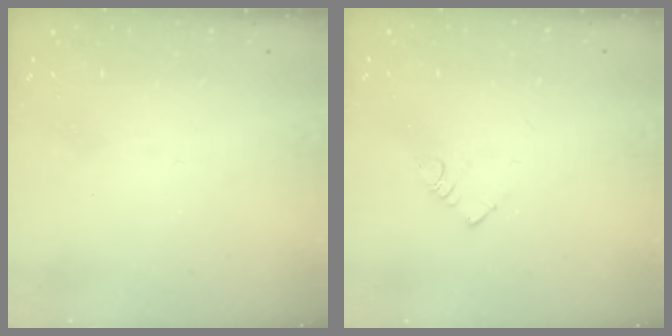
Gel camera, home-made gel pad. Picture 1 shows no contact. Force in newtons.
{"total": 3.6, "press": 3.6, "slide": 0.2}